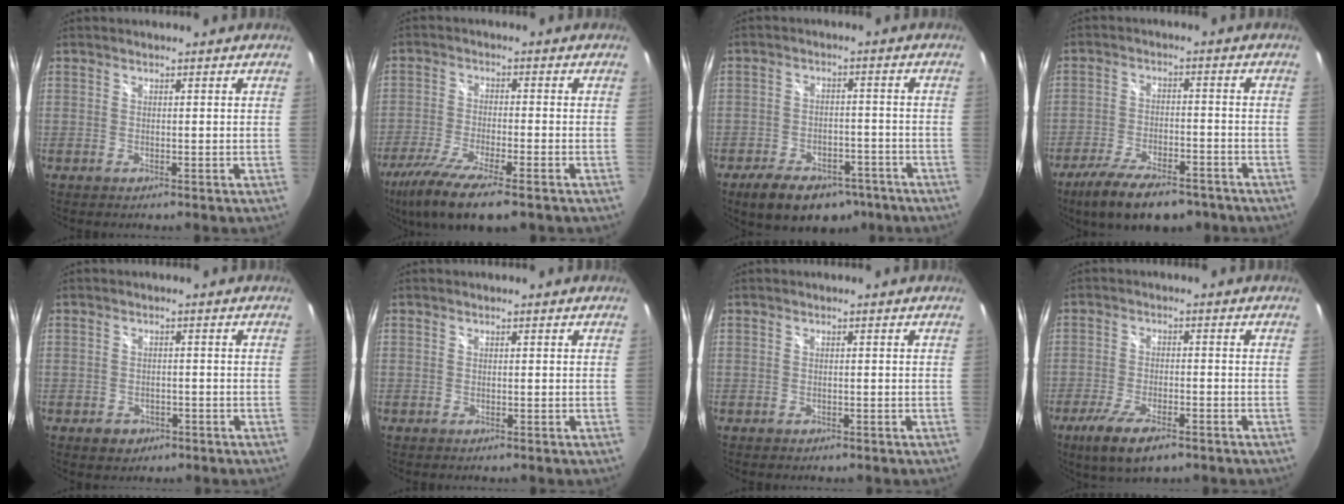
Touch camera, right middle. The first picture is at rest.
{"total": 14.0, "force": [-9.7, 2.8, 9.6], "torque": [-0.205, -0.049, -0.174]}
{"total": 13.1, "force": [-9.0, 7.0, 6.4], "torque": [-0.141, 0.007, -0.123]}
{"total": 14.2, "force": [-10.4, 5.1, 8.1], "torque": [-0.170, -0.026, -0.169]}
{"total": 3.3, "force": [-1.8, 2.5, 1.2], "torque": [-0.030, 0.002, -0.019]}
{"total": 0.0}
{"total": 0.7, "force": [-0.5, 0.4, 0.2], "torque": [-0.005, 0.001, -0.006]}
{"total": 9.3, "force": [-6.0, 2.7, 6.5], "torque": [-0.152, -0.029, -0.106]}